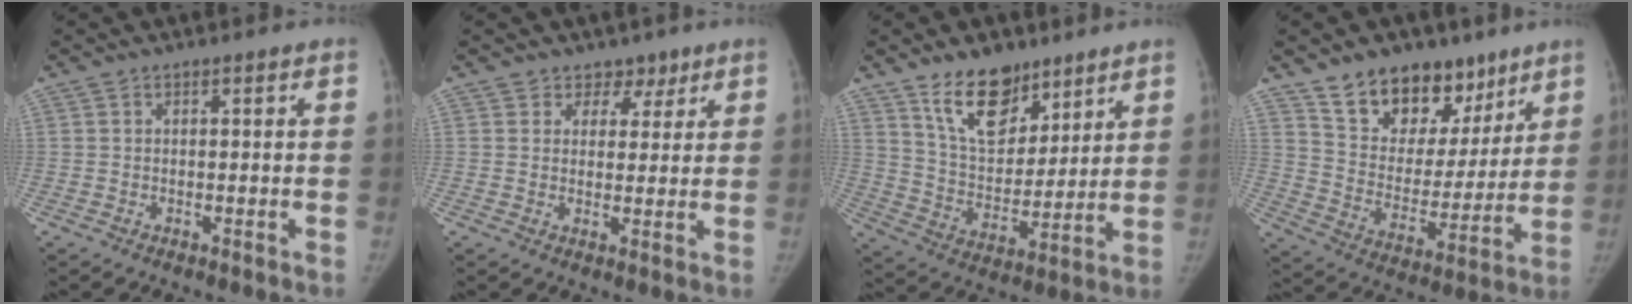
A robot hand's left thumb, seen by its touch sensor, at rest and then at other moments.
{"total": 4.1, "force": [2.7, 3.1, 0.1], "torque": [0.034, -0.013, 0.035]}
{"total": 13.9, "force": [9.4, 7.5, 6.9], "torque": [-0.079, -0.065, 0.174]}
{"total": 18.2, "force": [12.4, 11.0, 7.4], "torque": [-0.056, -0.073, 0.209]}